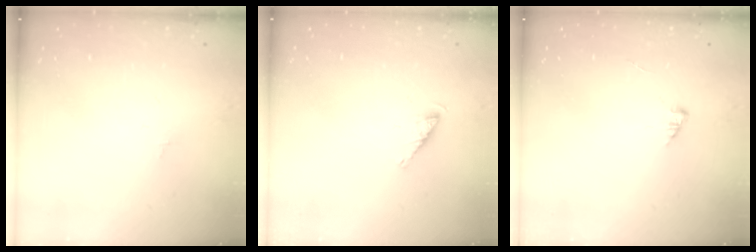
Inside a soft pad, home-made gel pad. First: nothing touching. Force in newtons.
{"total": 3.7, "press": 3.7, "slide": 0.5}
{"total": 0.0}